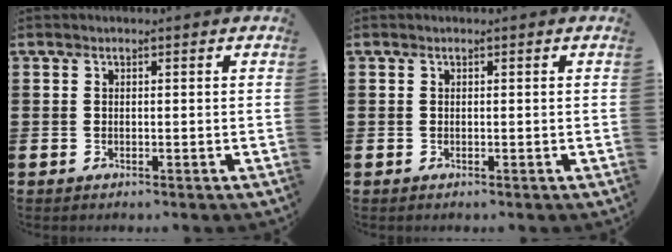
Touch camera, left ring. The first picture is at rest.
{"total": 0.0}